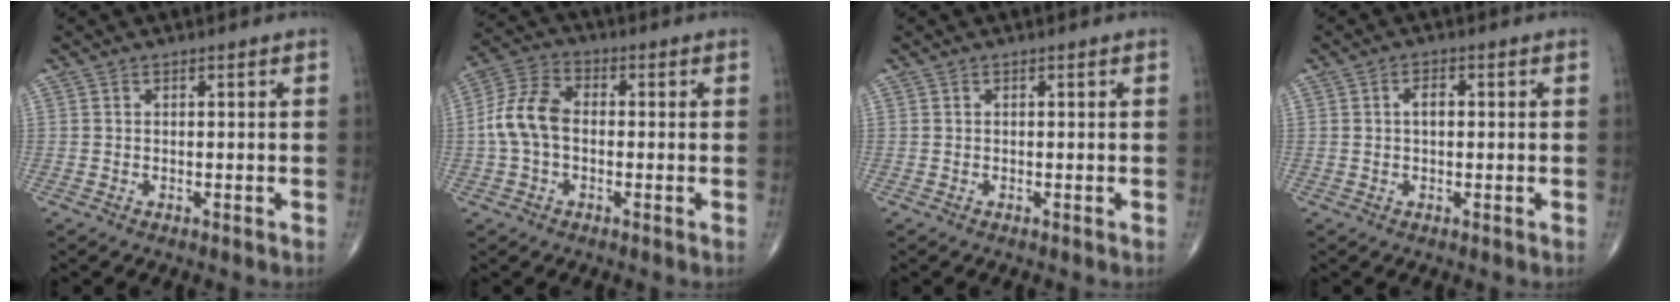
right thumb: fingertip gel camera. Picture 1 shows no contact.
{"total": 9.1, "force": [-0.7, 6.1, 6.8], "torque": [-0.137, 0.028, -0.023]}
{"total": 0.0}
{"total": 2.2, "force": [0.1, 1.2, 1.8], "torque": [-0.029, 0.007, -0.001]}